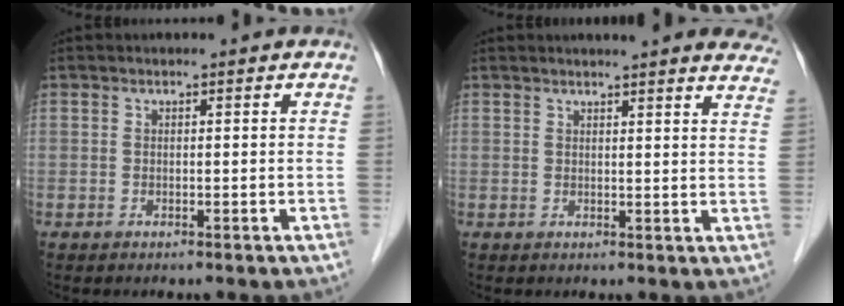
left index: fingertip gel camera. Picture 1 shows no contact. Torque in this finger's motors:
{"motor_torque": [0.57, -0.94, -0.02, 0.04]}